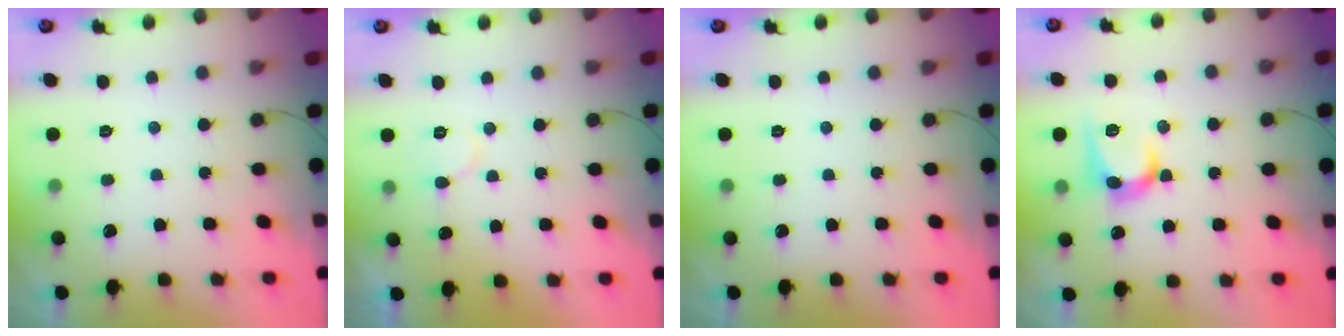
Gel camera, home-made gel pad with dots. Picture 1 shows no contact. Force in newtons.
{"total": 6.1, "press": 6.0, "slide": 0.5}
{"total": 0.0}
{"total": 9.8, "press": 9.8, "slide": 0.7}